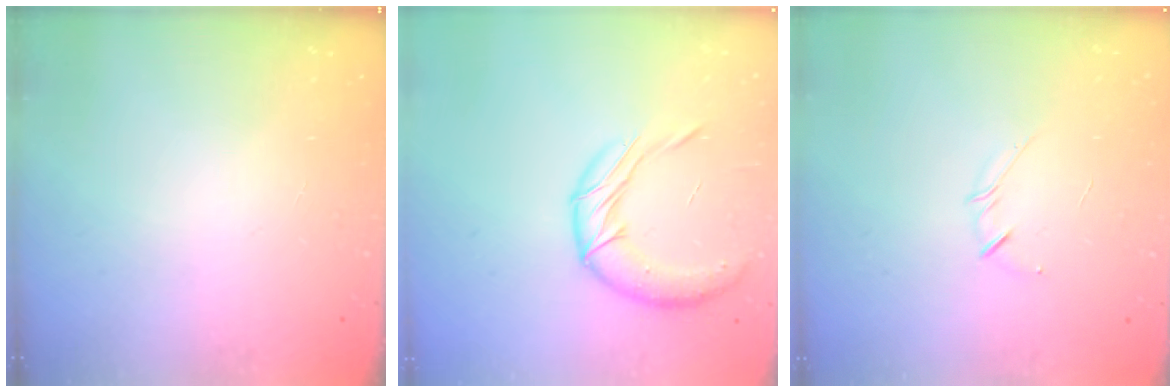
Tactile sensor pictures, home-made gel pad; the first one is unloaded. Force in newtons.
{"total": 14.7, "press": 14.5, "slide": 2.0}
{"total": 3.3, "press": 3.2, "slide": 0.6}